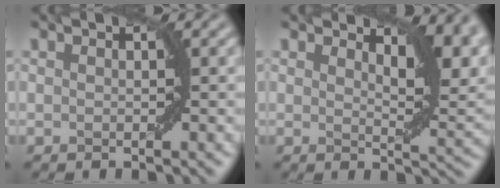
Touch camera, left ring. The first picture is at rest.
{"total": 5.5, "force": [3.3, 1.9, 4.0], "torque": [-0.053, -0.002, 0.050]}